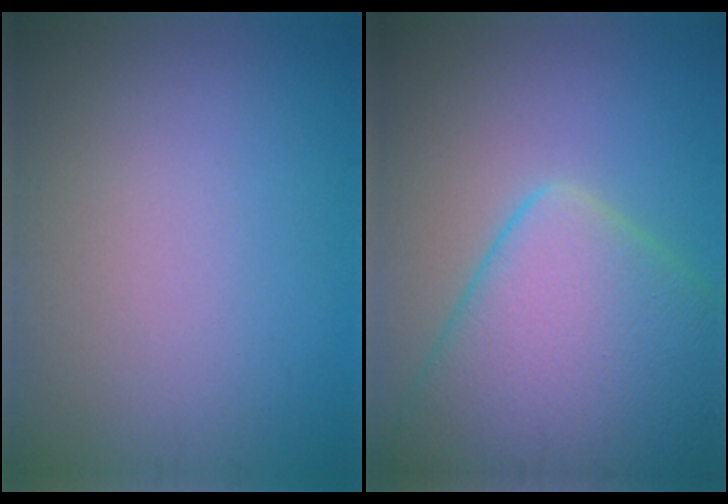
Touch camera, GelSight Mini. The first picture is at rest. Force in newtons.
{"total": 11.2, "press": 11.2, "slide": 0.5}